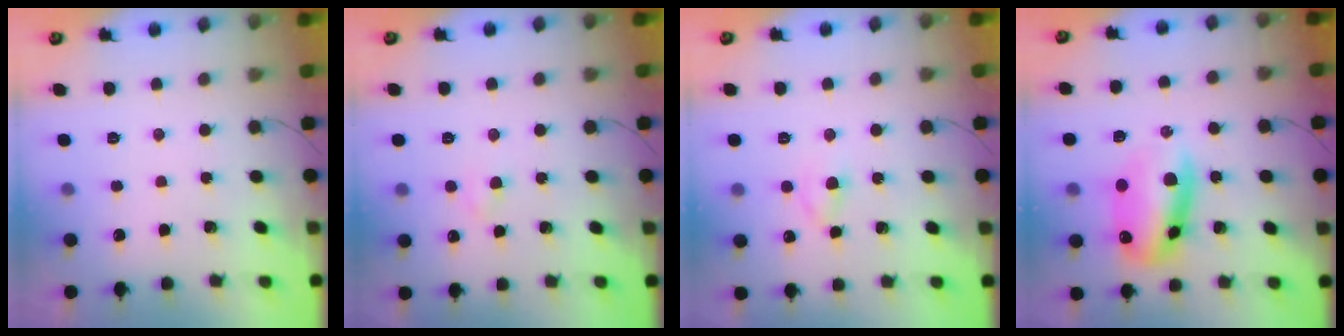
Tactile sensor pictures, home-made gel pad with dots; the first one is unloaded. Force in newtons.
{"total": 1.8, "press": 1.6, "slide": 0.8}
{"total": 2.5, "press": 2.2, "slide": 1.2}
{"total": 12.6, "press": 12.3, "slide": 2.5}